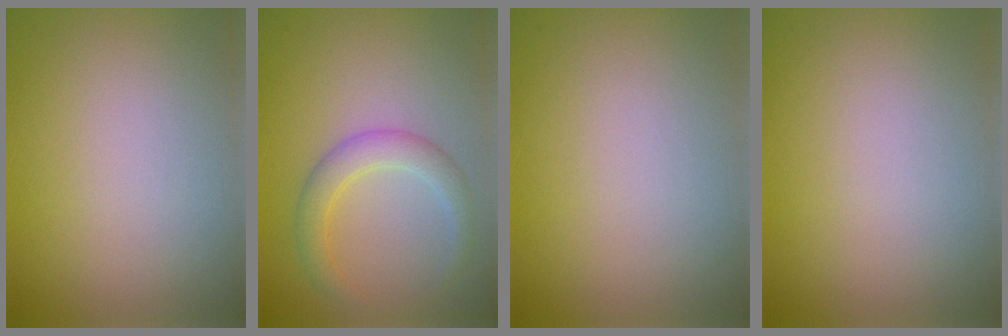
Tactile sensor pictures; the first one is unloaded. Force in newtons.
{"total": 3.0, "press": 3.0, "slide": 0.1}
{"total": 0.0}
{"total": 0.0}